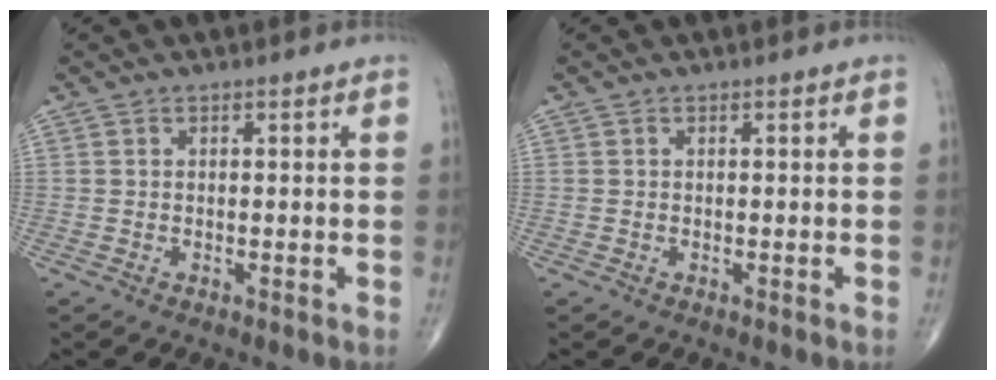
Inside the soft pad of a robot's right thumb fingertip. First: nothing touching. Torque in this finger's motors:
{"motor_torque": [0.00, -0.11, -0.17, 0.02, 0.02]}